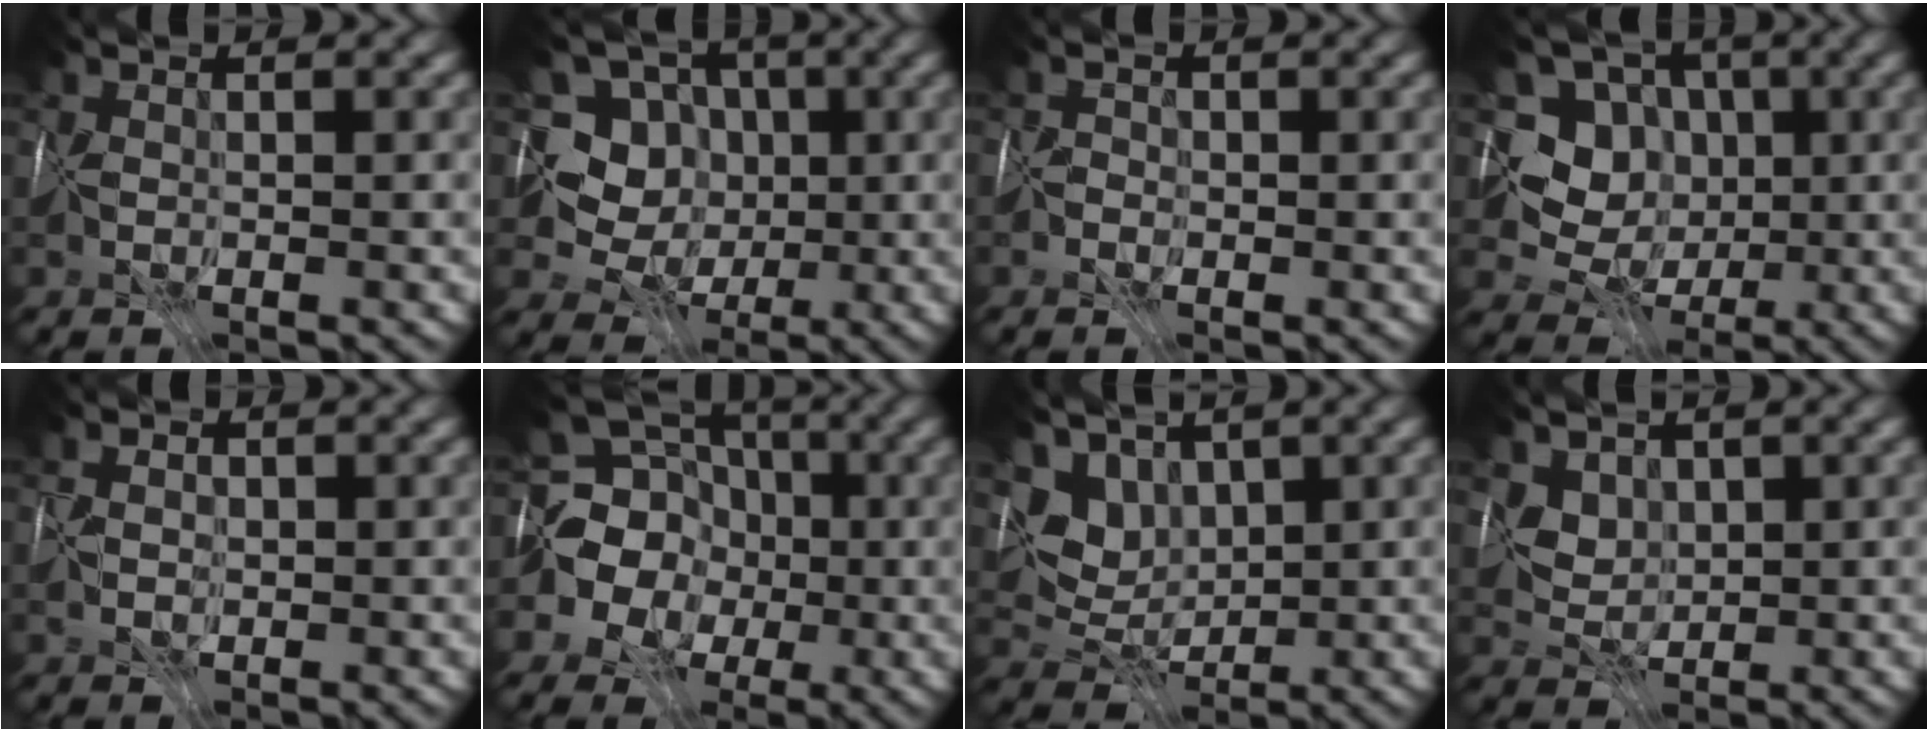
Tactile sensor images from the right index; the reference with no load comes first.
{"total": 6.4, "force": [1.0, 6.1, 1.8], "torque": [-0.023, 0.011, -0.018]}
{"total": 1.3, "force": [-0.5, -0.2, -1.1], "torque": [0.037, 0.009, -0.020]}
{"total": 5.1, "force": [0.9, 4.8, 1.4], "torque": [-0.007, -0.005, -0.012]}
{"total": 1.8, "force": [0.3, 1.6, 0.7], "torque": [-0.001, 0.018, -0.015]}
{"total": 11.1, "force": [-0.4, 10.3, 4.1], "torque": [-0.101, 0.033, -0.049]}
{"total": 3.1, "force": [2.4, 1.9, 0.6], "torque": [-0.008, 0.002, 0.035]}
{"total": 2.1, "force": [1.8, 1.0, -0.2], "torque": [-0.002, -0.002, 0.046]}